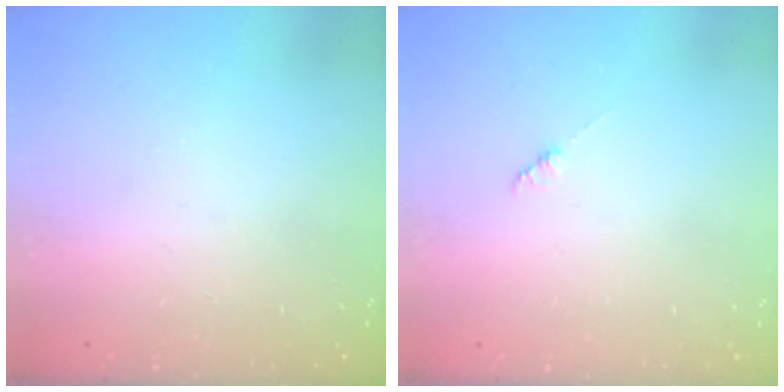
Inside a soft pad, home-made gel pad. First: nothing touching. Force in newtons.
{"total": 1.4, "press": 1.4, "slide": 0.2}